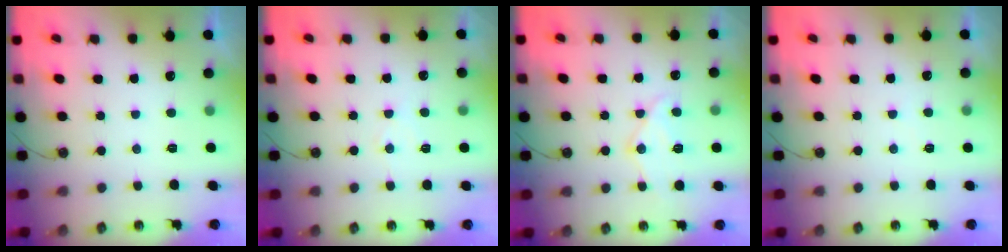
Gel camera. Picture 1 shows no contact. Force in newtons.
{"total": 5.9, "press": 5.9, "slide": 0.8}
{"total": 12.9, "press": 12.8, "slide": 1.3}
{"total": 1.5, "press": 1.5, "slide": 0.4}